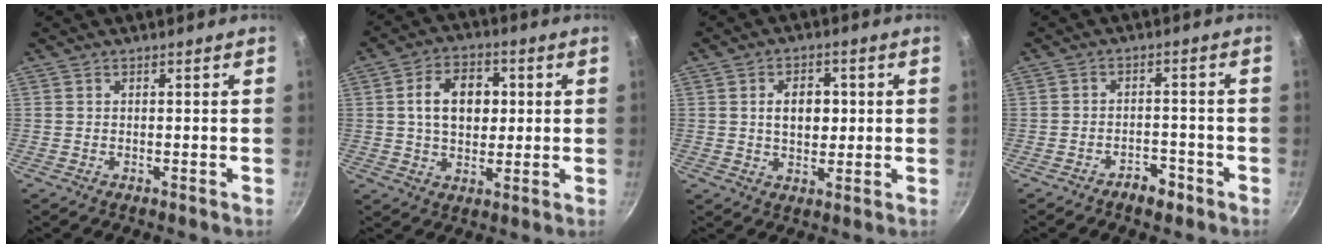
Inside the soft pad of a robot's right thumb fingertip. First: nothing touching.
{"total": 10.8, "force": [1.6, 7.5, 7.6], "torque": [-0.100, 0.008, 0.021]}
{"total": 6.9, "force": [0.9, 4.7, 5.0], "torque": [-0.055, 0.003, 0.013]}
{"total": 3.9, "force": [-2.9, 1.9, 1.7], "torque": [-0.010, 0.029, -0.038]}